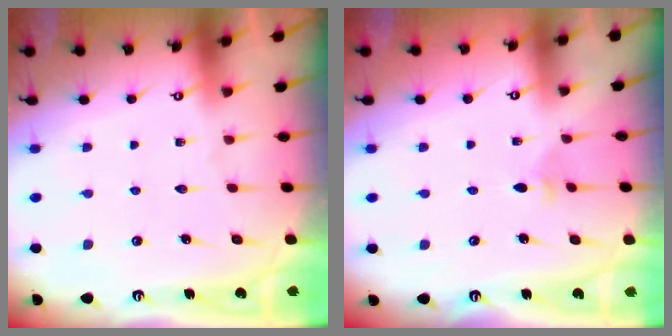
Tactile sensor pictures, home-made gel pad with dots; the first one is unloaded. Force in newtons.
{"total": 2.0, "press": 2.0, "slide": 0.5}